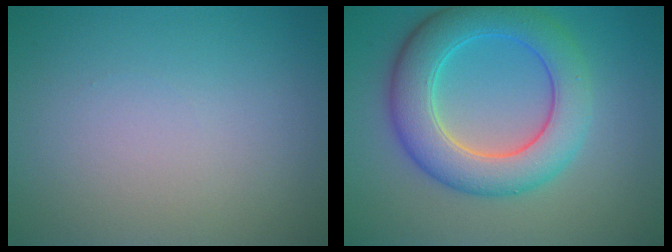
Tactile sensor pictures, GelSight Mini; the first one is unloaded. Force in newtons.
{"total": 7.5, "press": 7.5, "slide": 0.1}